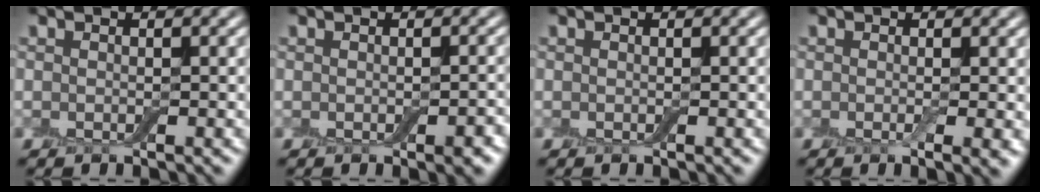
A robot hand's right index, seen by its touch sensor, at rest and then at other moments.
{"total": 1.5, "force": [-0.5, 0.6, 1.3], "torque": [-0.019, -0.001, -0.005]}
{"total": 0.0}
{"total": 1.8, "force": [-0.1, 0.2, 1.7], "torque": [-0.024, -0.007, -0.002]}